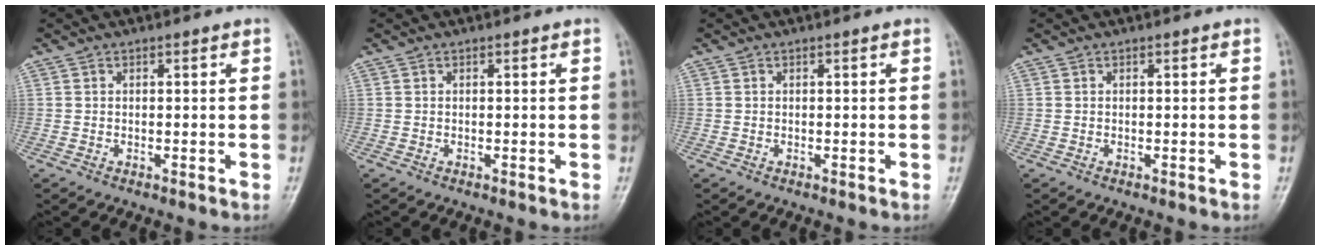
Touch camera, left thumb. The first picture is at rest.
{"total": 0.0}
{"total": 0.0}
{"total": 0.0}